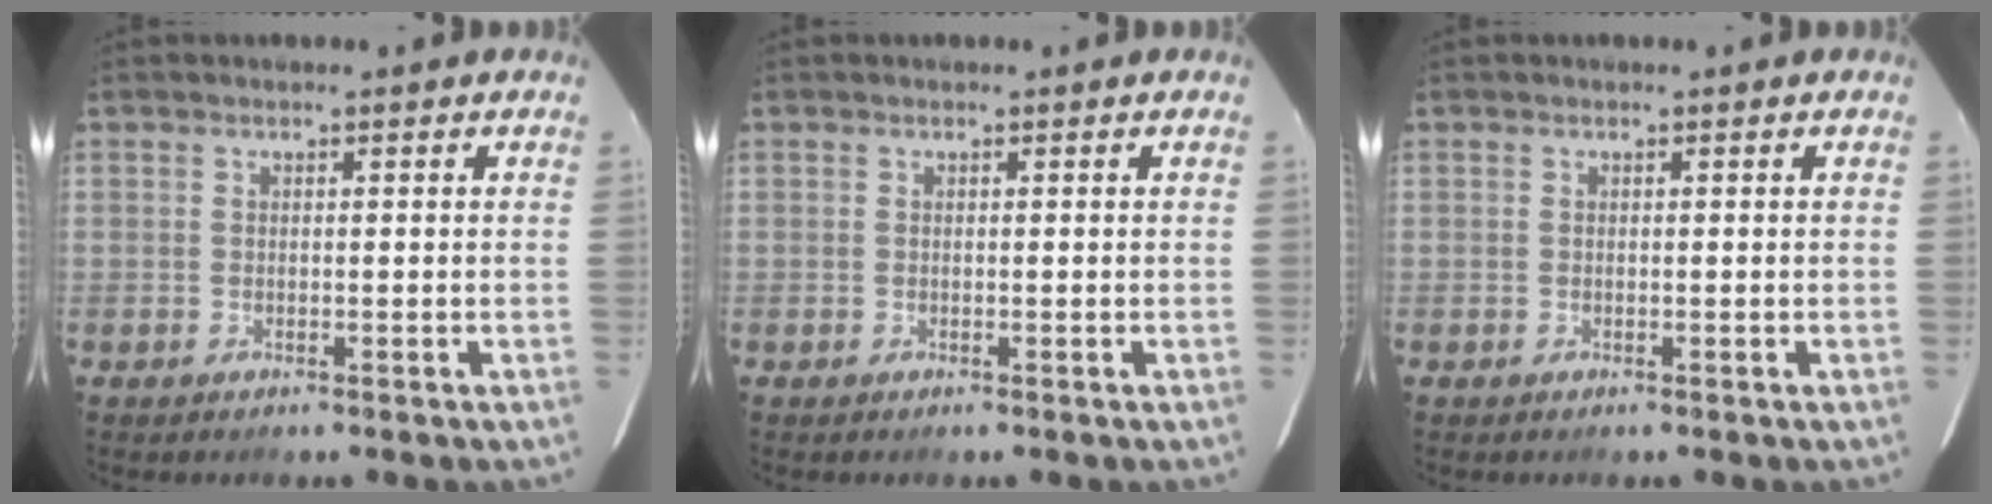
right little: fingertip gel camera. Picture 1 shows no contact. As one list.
[{"total": 0.0}, {"total": 0.0}]